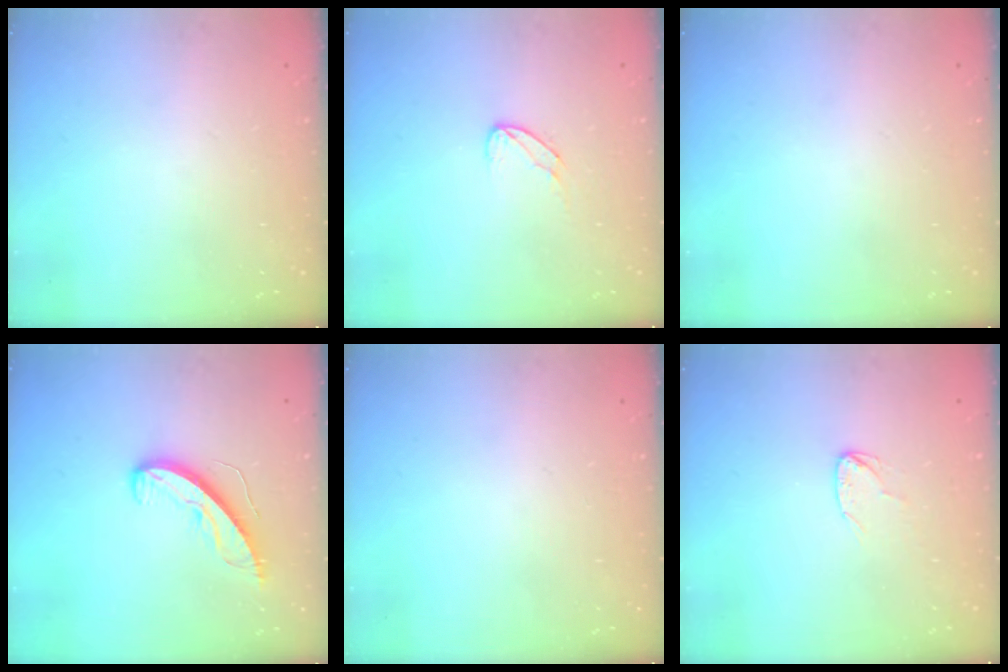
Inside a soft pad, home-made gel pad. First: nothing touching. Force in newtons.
{"total": 6.1, "press": 6.1, "slide": 0.6}
{"total": 0.0}
{"total": 10.4, "press": 10.4, "slide": 0.6}
{"total": 0.0}
{"total": 4.8, "press": 4.8, "slide": 0.4}